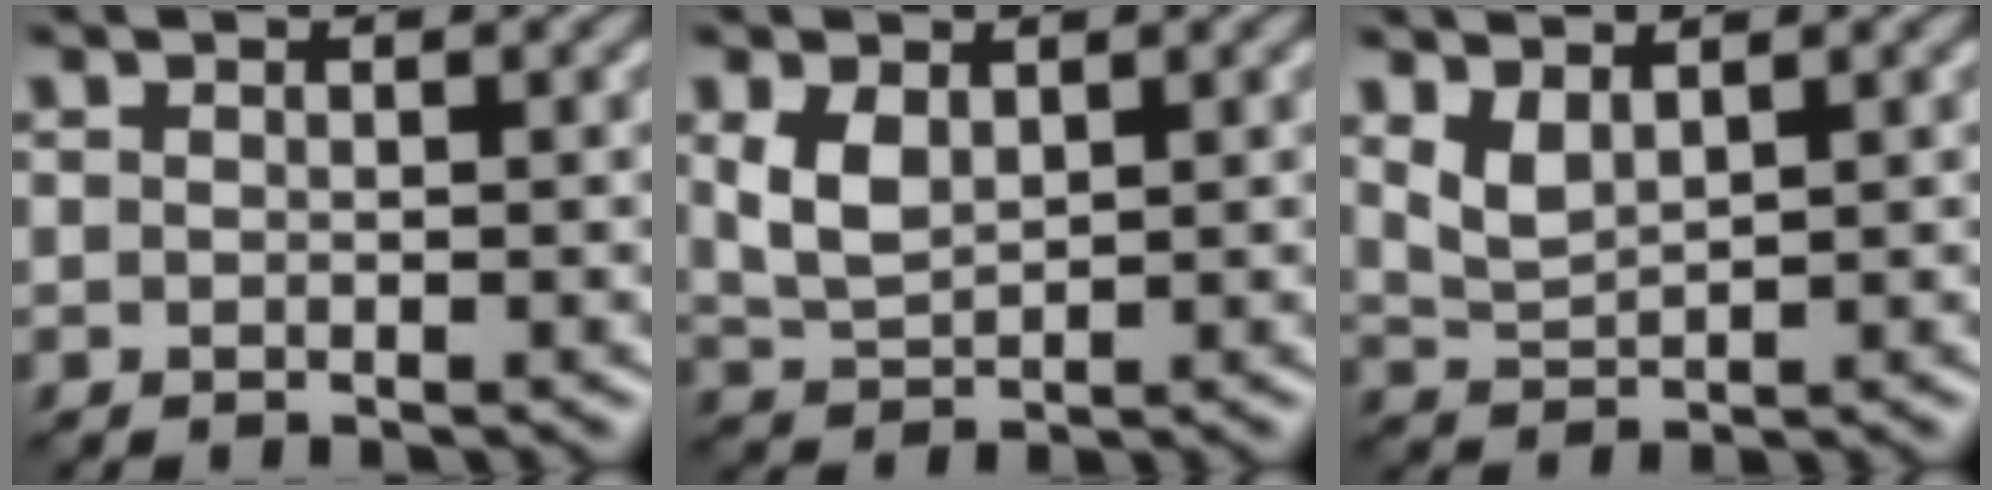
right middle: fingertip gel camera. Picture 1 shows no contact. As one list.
[{"total": 2.9, "force": [1.1, 1.7, 2.0], "torque": [-0.049, -0.002, 0.030]}, {"total": 2.3, "force": [1.5, 0.9, 1.4], "torque": [-0.037, -0.007, 0.036]}]